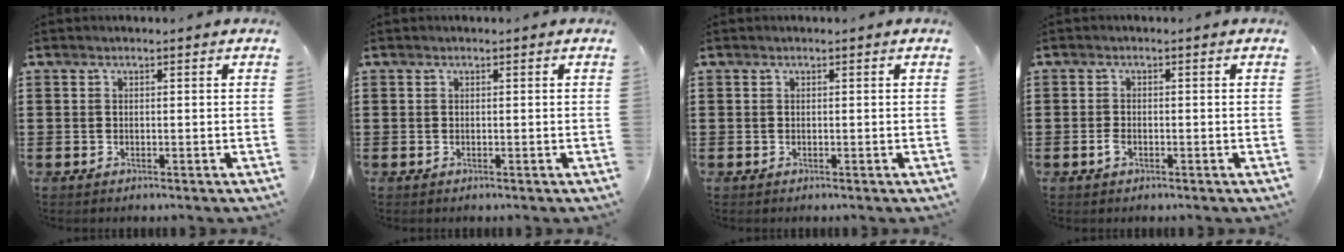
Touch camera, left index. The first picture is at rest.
{"total": 0.0}
{"total": 0.0}
{"total": 1.6, "force": [-0.7, 0.8, 1.2], "torque": [-0.032, -0.004, -0.014]}